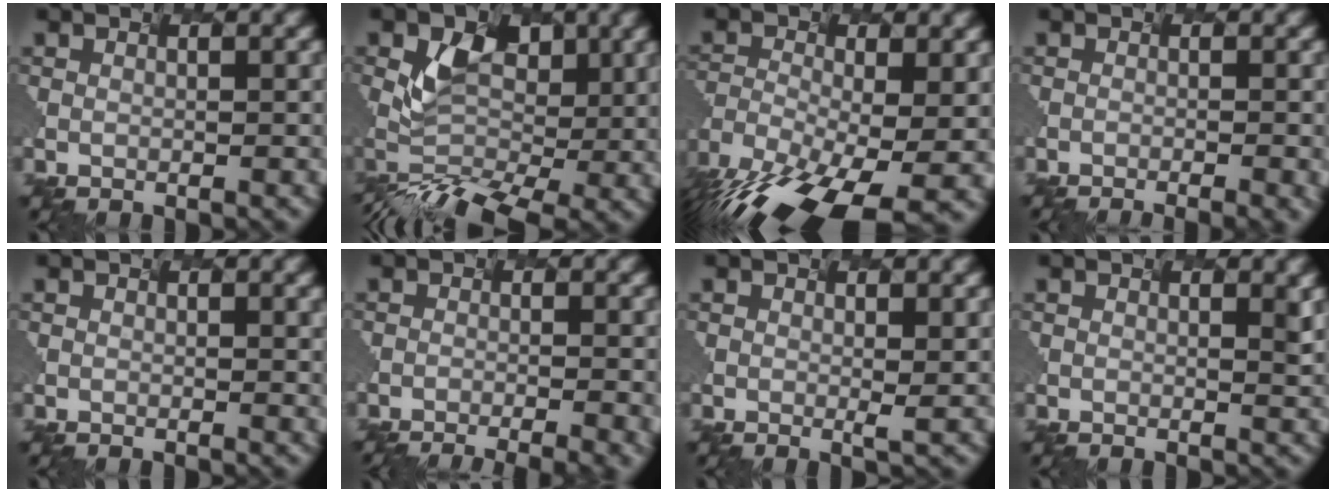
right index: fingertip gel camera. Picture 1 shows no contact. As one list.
[{"total": 4.4, "force": [-1.8, 2.8, 2.9], "torque": [-0.065, 0.003, -0.031]}, {"total": 13.9, "force": [-9.5, 4.5, 9.2], "torque": [-0.199, -0.039, -0.133]}, {"total": 3.9, "force": [-1.4, 1.6, 3.3], "torque": [-0.013, 0.002, -0.005]}, {"total": 1.4, "force": [0.4, 0.4, 1.3], "torque": [-0.010, 0.000, 0.006]}, {"total": 6.5, "force": [-3.7, 2.1, 4.9], "torque": [-0.039, 0.006, -0.030]}, {"total": 0.6, "force": [0.1, -0.2, 0.6], "torque": [-0.014, -0.005, 0.008]}, {"total": 0.8, "force": [0.5, 0.0, 0.6], "torque": [-0.006, -0.003, 0.009]}]